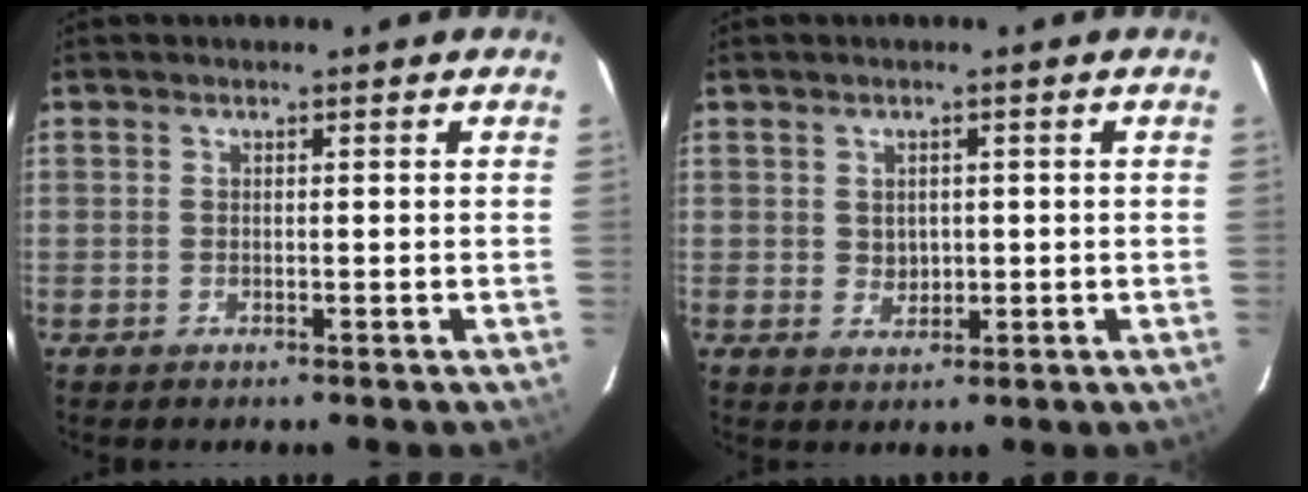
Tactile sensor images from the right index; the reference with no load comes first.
{"total": 2.7, "force": [0.3, 2.4, 1.2], "torque": [-0.018, 0.003, 0.011]}